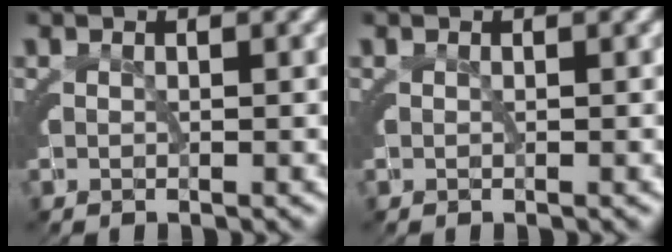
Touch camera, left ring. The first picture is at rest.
{"total": 0.0}